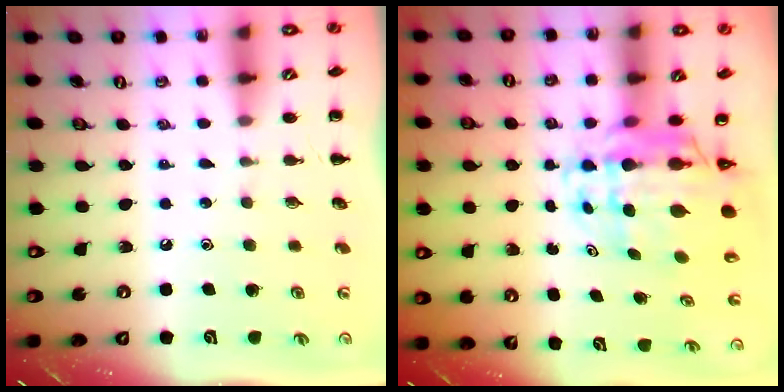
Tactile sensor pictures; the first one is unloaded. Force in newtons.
{"total": 9.1, "press": 8.7, "slide": 2.7}